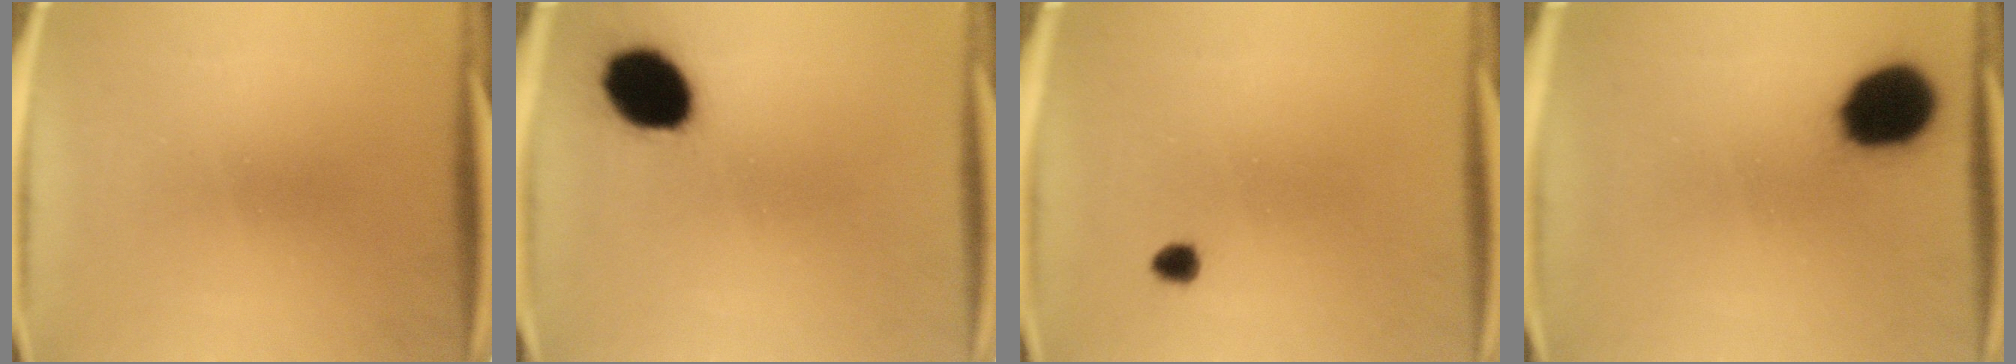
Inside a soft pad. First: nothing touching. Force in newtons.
{"total": 13.9}
{"total": 1.6}
{"total": 15.8}